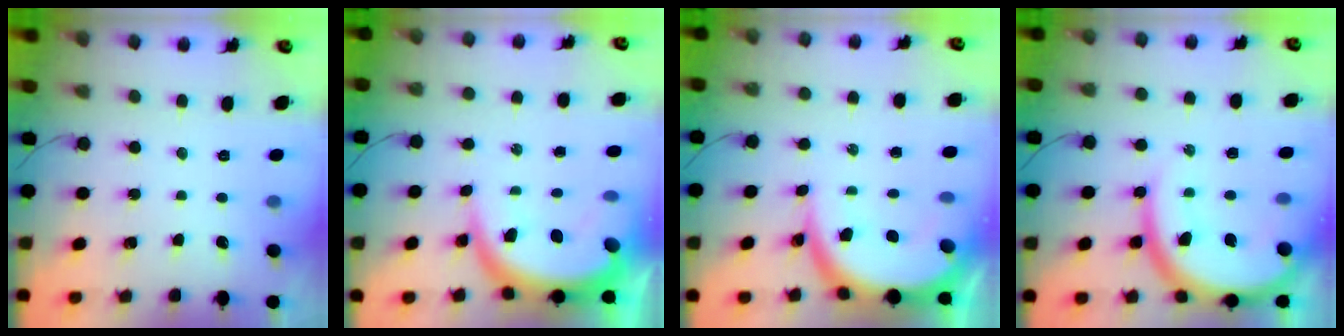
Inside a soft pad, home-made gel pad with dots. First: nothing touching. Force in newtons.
{"total": 13.2, "press": 13.2, "slide": 1.2}
{"total": 11.1, "press": 11.1, "slide": 0.8}
{"total": 16.8, "press": 16.7, "slide": 1.6}